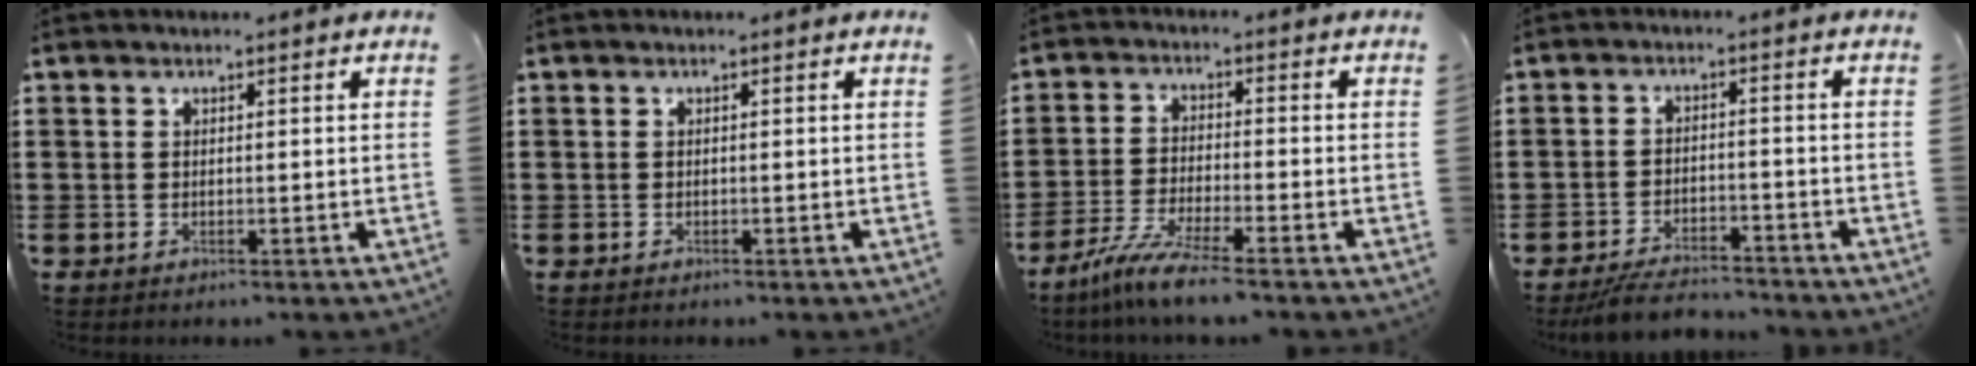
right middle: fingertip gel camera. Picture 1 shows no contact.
{"total": 0.0}
{"total": 6.6, "force": [-5.7, -0.3, 3.4], "torque": [-0.087, -0.025, -0.112]}
{"total": 4.6, "force": [-4.4, 0.5, 1.1], "torque": [-0.026, 0.000, -0.087]}